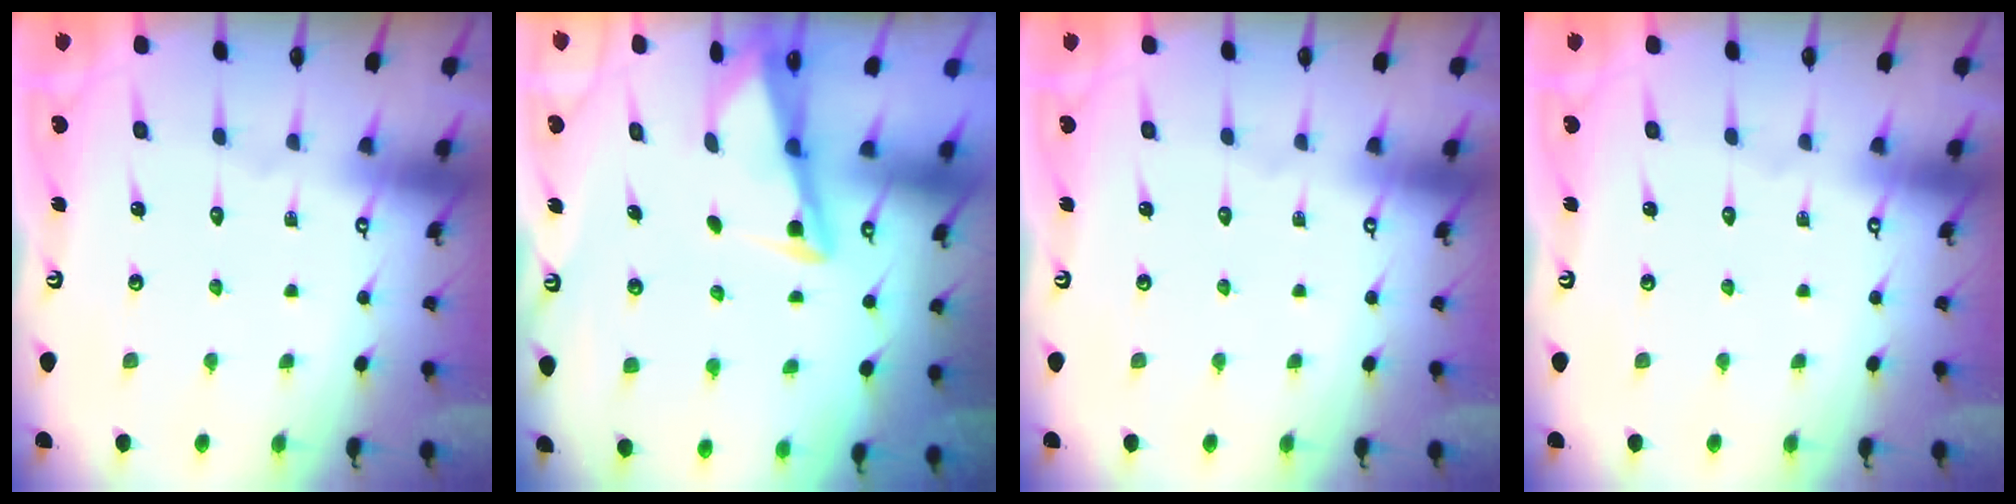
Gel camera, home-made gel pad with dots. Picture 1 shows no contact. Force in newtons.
{"total": 2.9, "press": 2.8, "slide": 0.4}
{"total": 0.0}
{"total": 0.0}